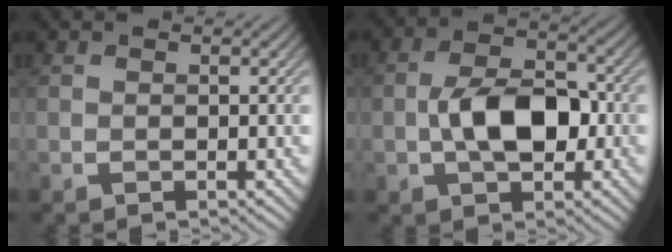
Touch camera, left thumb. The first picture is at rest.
{"total": 7.8, "force": [-1.0, 4.5, 6.3], "torque": [-0.119, 0.002, -0.022]}